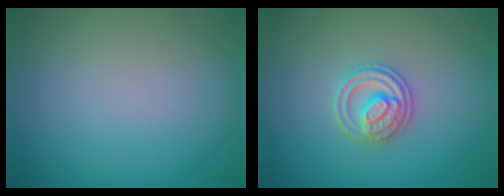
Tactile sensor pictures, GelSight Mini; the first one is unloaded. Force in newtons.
{"total": 2.8, "press": 2.7, "slide": 0.5}